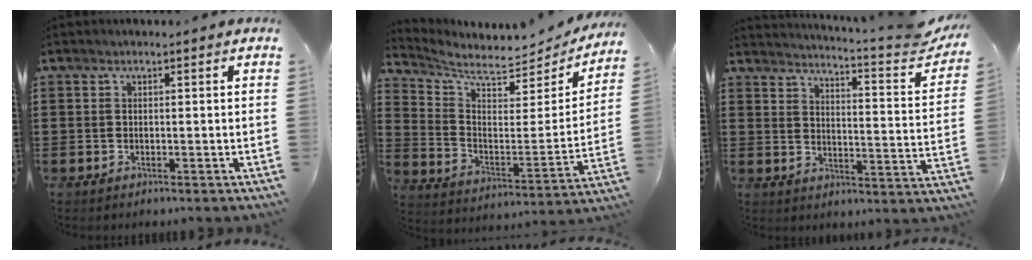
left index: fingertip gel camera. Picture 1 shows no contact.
{"total": 6.1, "force": [5.5, 0.7, 2.4], "torque": [-0.073, -0.050, 0.091]}
{"total": 4.0, "force": [3.3, -0.3, 2.3], "torque": [-0.045, -0.040, 0.043]}